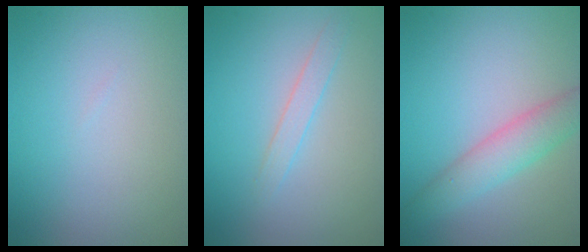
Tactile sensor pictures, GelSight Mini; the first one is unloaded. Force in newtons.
{"total": 1.3, "press": 1.3, "slide": 0.0}
{"total": 3.7, "press": 3.7, "slide": 0.1}